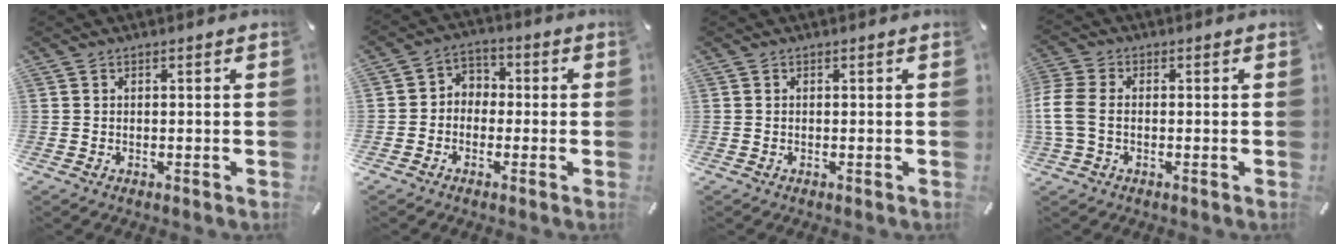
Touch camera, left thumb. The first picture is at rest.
{"total": 4.5, "force": [-2.4, 3.7, 0.9], "torque": [-0.018, 0.016, -0.048]}
{"total": 0.0}
{"total": 6.3, "force": [-1.1, 4.2, 4.7], "torque": [-0.111, 0.001, -0.020]}